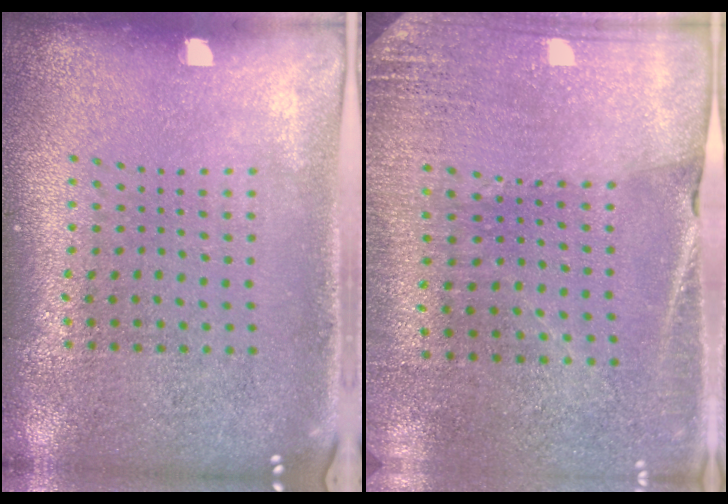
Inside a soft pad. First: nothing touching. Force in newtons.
{"total": 2.7, "press": 2.6, "slide": 0.7}